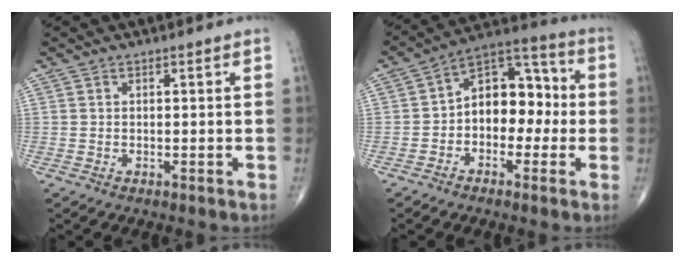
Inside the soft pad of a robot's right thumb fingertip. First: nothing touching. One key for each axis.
{"total": 12.2, "fx": -1.1, "fy": 8.3, "fz": 8.9, "tx": -0.096, "ty": 0.044, "tz": -0.034}